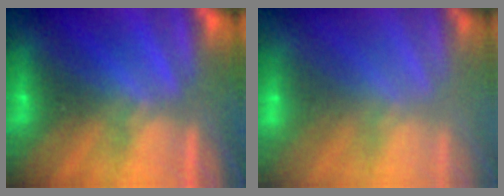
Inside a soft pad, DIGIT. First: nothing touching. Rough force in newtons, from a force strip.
{"total": 2.4}